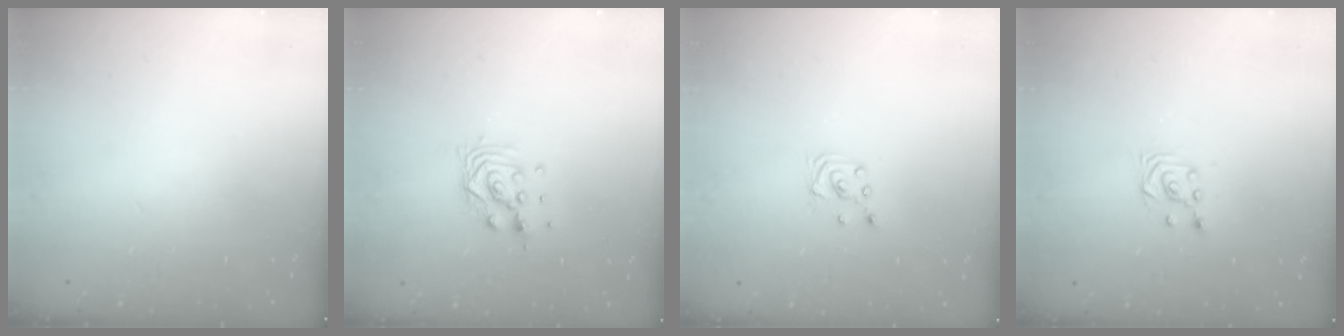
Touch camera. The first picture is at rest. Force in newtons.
{"total": 7.9, "press": 7.8, "slide": 0.6}
{"total": 2.3, "press": 2.3, "slide": 0.2}
{"total": 3.5, "press": 3.4, "slide": 0.8}